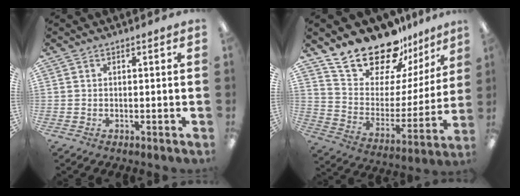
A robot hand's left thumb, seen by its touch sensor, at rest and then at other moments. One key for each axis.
{"total": 20.2, "fx": 18.1, "fy": 7.3, "fz": 5.4, "tx": -0.111, "ty": -0.151, "tz": 0.325}